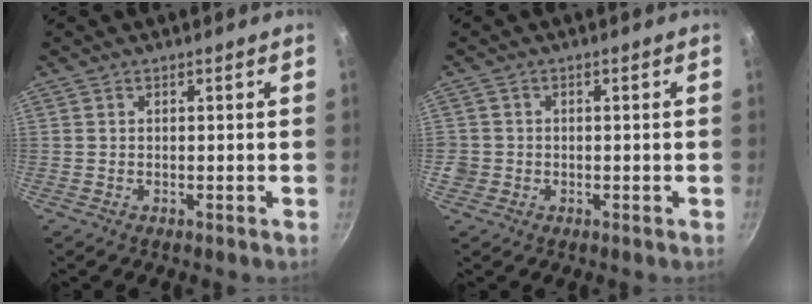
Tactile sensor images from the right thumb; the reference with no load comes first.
{"total": 2.5, "force": [-0.6, 2.3, 0.5], "torque": [-0.002, 0.009, -0.010]}